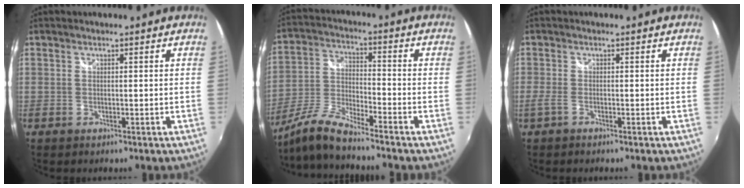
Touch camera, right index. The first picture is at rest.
{"total": 9.9, "force": [-8.5, 0.7, 5.0], "torque": [-0.108, -0.004, -0.172]}
{"total": 1.7, "force": [-1.2, 0.5, 1.2], "torque": [-0.029, -0.005, -0.025]}